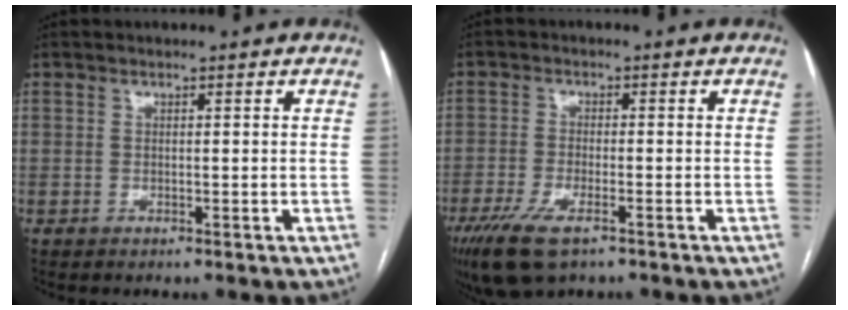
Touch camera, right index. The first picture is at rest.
{"total": 8.1, "force": [-5.1, 2.6, 5.8], "torque": [-0.113, -0.018, -0.089]}